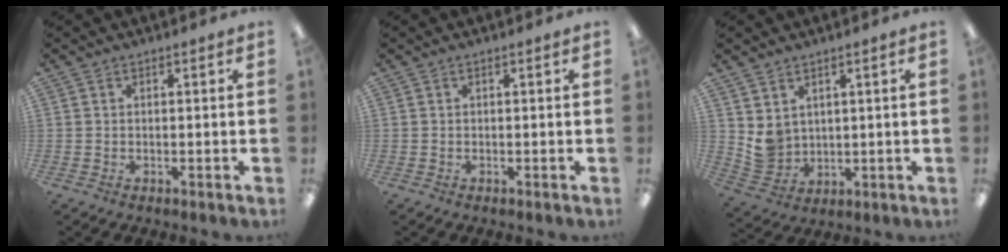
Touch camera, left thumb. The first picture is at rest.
{"total": 0.0}
{"total": 5.4, "force": [3.1, 4.3, 1.1], "torque": [-0.037, -0.017, 0.062]}